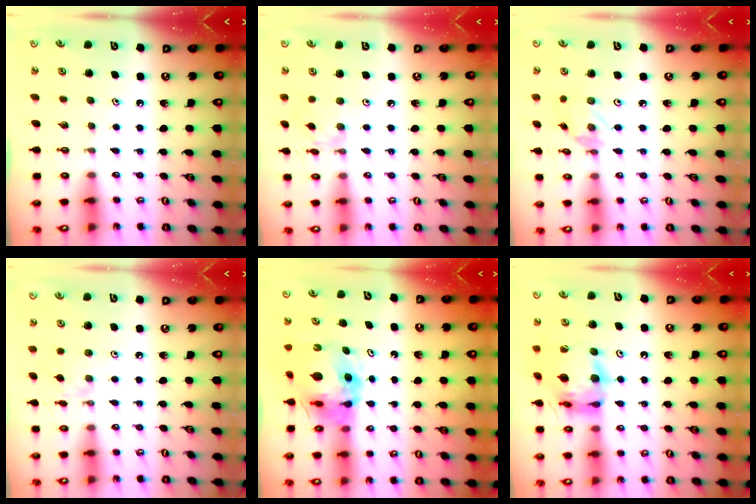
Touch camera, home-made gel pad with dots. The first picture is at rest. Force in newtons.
{"total": 2.7, "press": 2.7, "slide": 0.3}
{"total": 2.1, "press": 2.1, "slide": 0.1}
{"total": 1.4, "press": 1.4, "slide": 0.4}
{"total": 12.1, "press": 12.0, "slide": 1.5}
{"total": 15.4, "press": 15.3, "slide": 1.6}